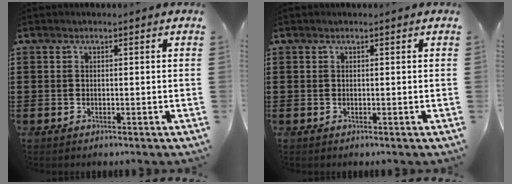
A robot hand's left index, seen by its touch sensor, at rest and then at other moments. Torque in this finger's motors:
{"motor_torque": [1.67, -0.47, -0.15, 0.00]}